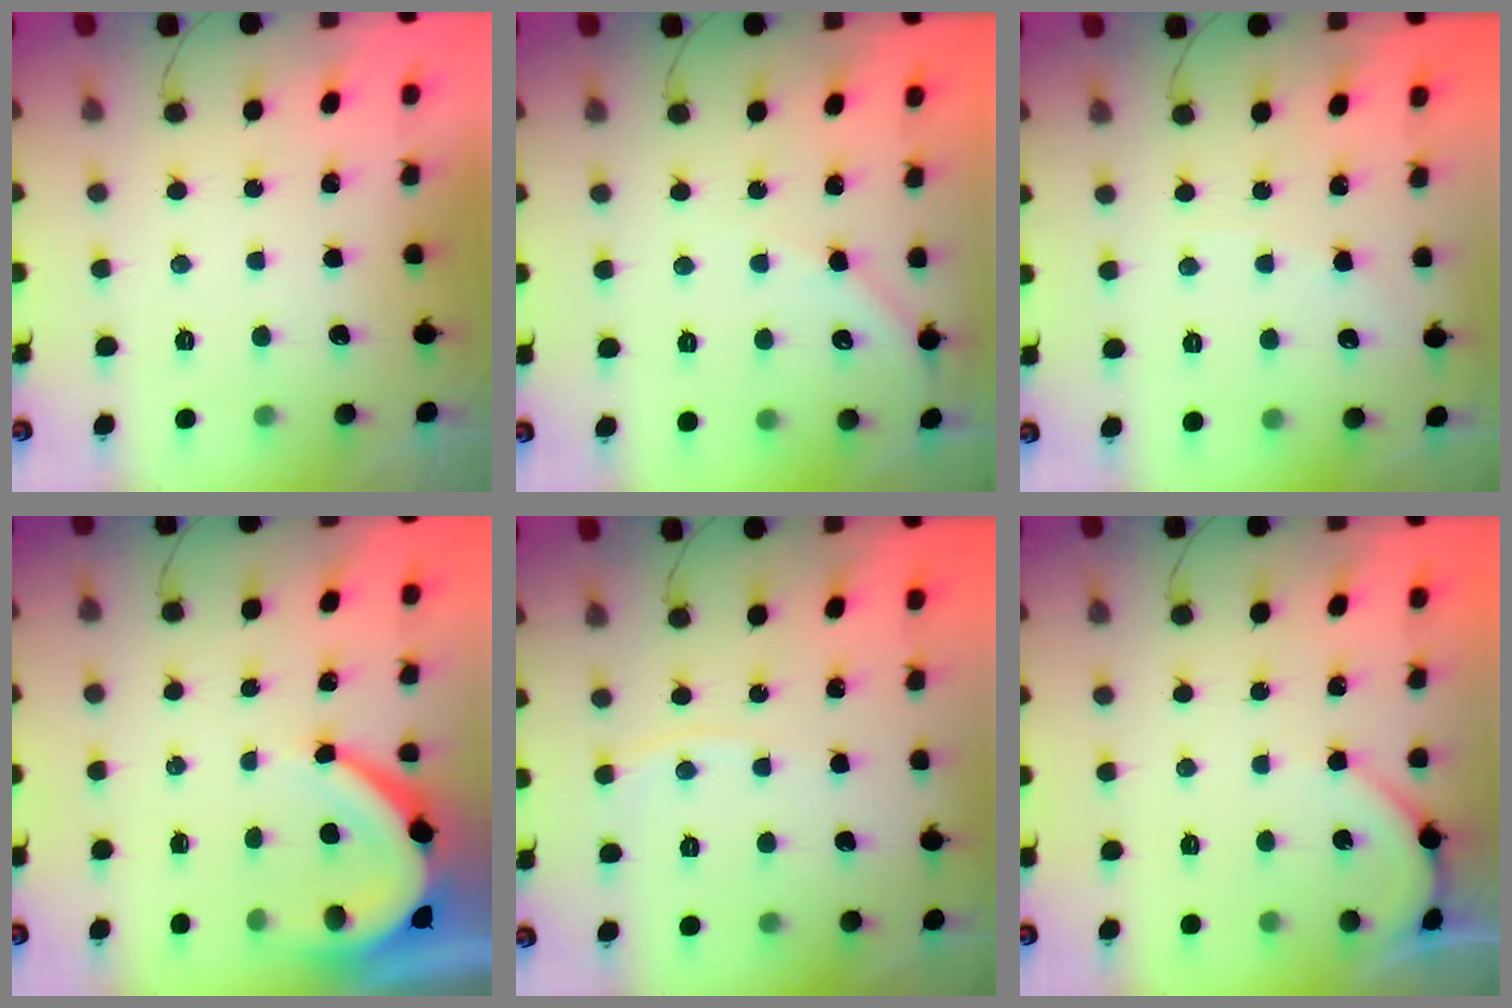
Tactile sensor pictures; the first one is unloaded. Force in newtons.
{"total": 4.2, "press": 4.1, "slide": 0.6}
{"total": 2.9, "press": 2.9, "slide": 0.4}
{"total": 7.6, "press": 7.6, "slide": 0.7}
{"total": 3.3, "press": 3.2, "slide": 0.6}
{"total": 2.2, "press": 2.2, "slide": 0.3}